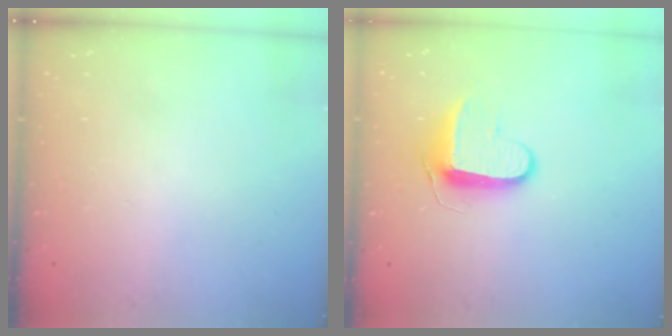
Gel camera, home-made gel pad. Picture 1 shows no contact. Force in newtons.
{"total": 8.9, "press": 8.9, "slide": 0.2}